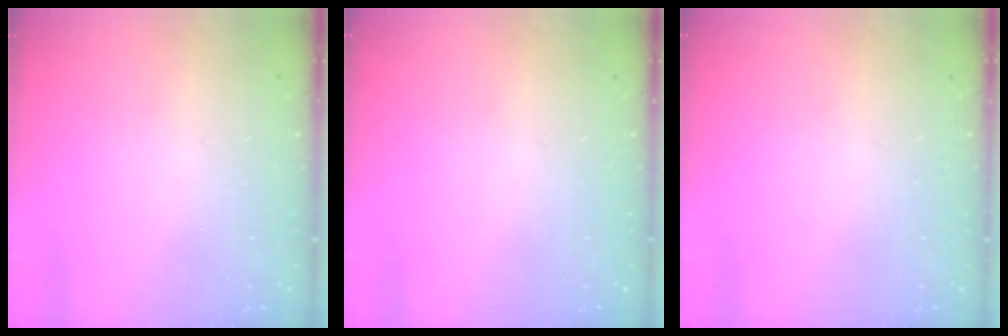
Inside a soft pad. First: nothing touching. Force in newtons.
{"total": 0.0}
{"total": 0.0}